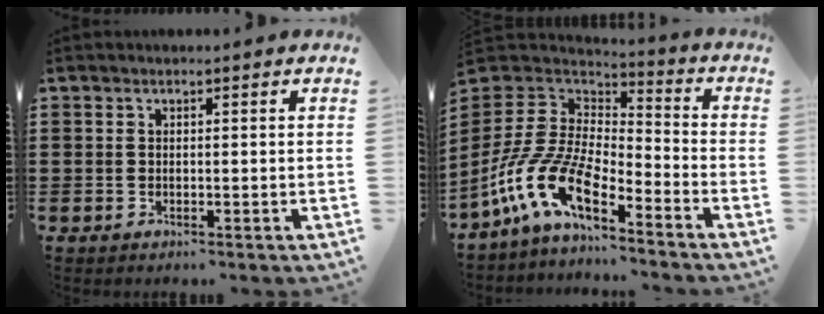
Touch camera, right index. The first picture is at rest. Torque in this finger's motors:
{"motor_torque": [1.02, 1.12, 0.54, 0.21]}